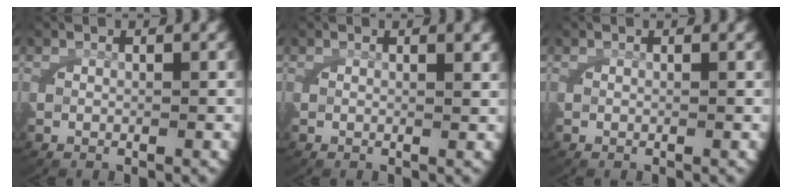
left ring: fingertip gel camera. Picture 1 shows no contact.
{"total": 0.8, "force": [0.5, 0.0, 0.7], "torque": [-0.017, -0.002, 0.008]}
{"total": 0.0}